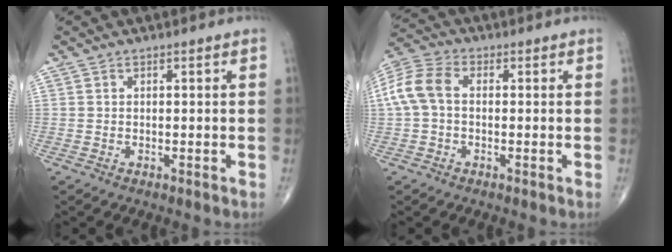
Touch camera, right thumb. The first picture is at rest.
{"total": 8.2, "force": [0.2, 5.4, 6.1], "torque": [-0.133, 0.025, -0.004]}